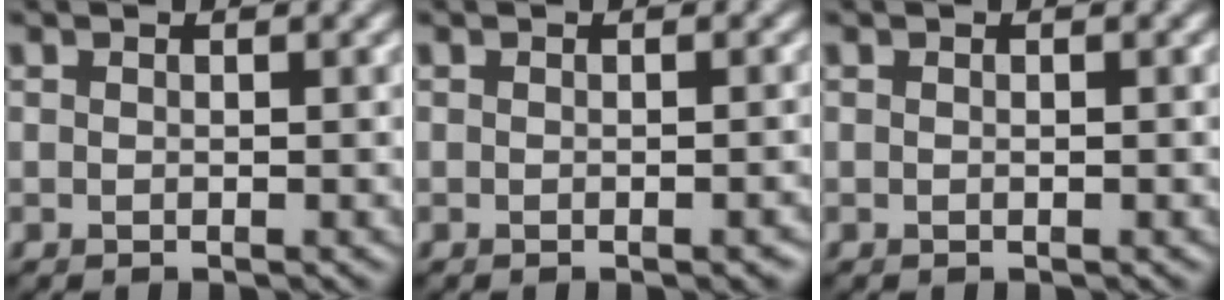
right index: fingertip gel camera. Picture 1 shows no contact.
{"total": 1.2, "force": [-0.5, 0.3, 1.1], "torque": [-0.012, -0.002, -0.007]}
{"total": 0.0}